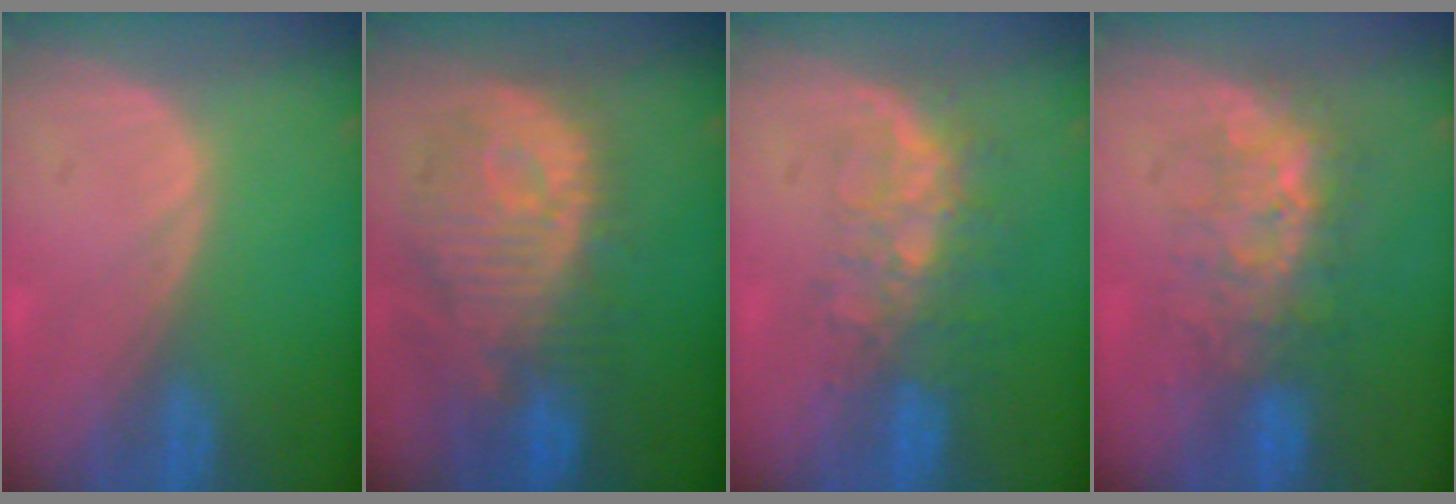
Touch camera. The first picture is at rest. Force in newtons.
{"total": 12.5, "press": 11.1, "slide": 5.7}
{"total": 8.2, "press": 6.7, "slide": 4.6}
{"total": 7.7, "press": 7.3, "slide": 2.3}